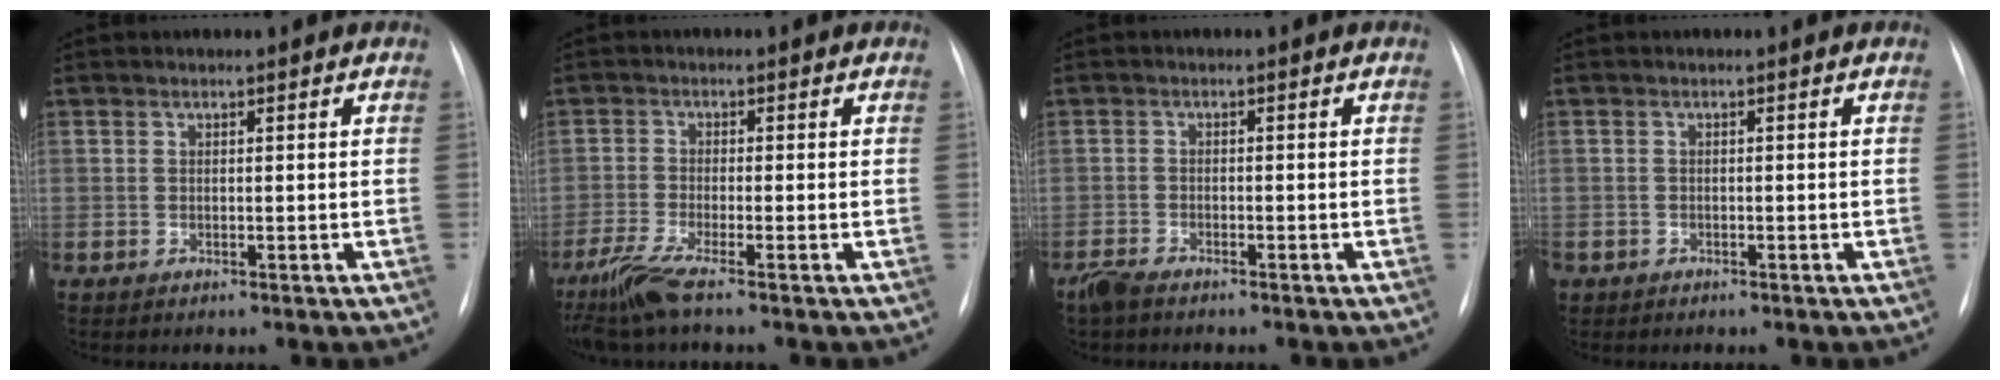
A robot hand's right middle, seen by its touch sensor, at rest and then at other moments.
{"total": 5.3, "force": [-4.0, -0.4, 3.5], "torque": [-0.079, -0.020, -0.084]}
{"total": 2.8, "force": [-2.4, 0.7, 1.2], "torque": [-0.029, -0.006, -0.045]}
{"total": 0.9, "force": [-0.6, 0.7, 0.1], "torque": [-0.009, 0.003, -0.007]}